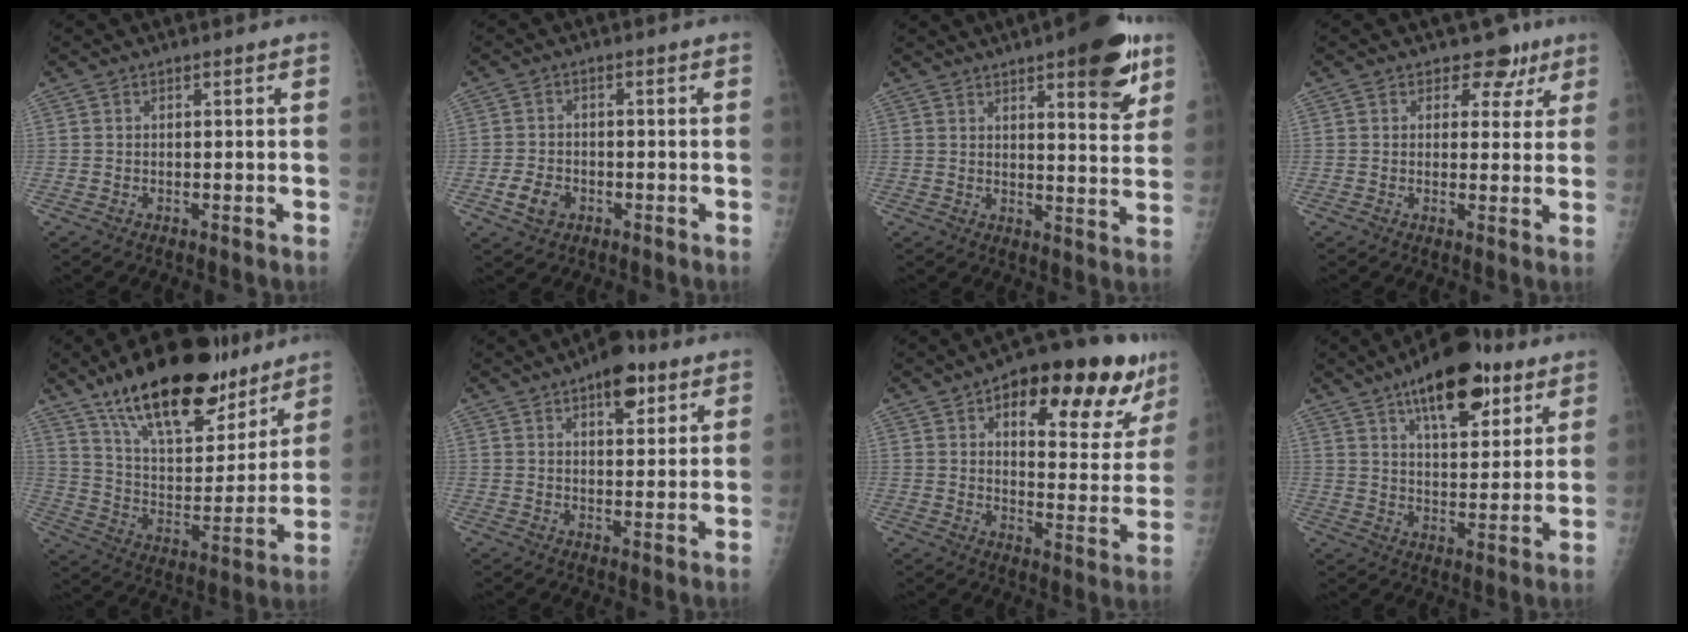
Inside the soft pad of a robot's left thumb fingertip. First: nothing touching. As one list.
[{"total": 4.3, "force": [-1.6, 3.3, 2.3], "torque": [-0.035, 0.005, -0.027]}, {"total": 13.9, "force": [7.8, 4.0, 10.8], "torque": [-0.109, -0.038, 0.102]}, {"total": 5.5, "force": [3.5, 3.9, 1.6], "torque": [0.017, -0.013, 0.042]}, {"total": 25.1, "force": [17.7, 9.9, 14.7], "torque": [-0.197, -0.070, 0.294]}, {"total": 8.2, "force": [4.6, 3.8, 5.6], "torque": [-0.056, -0.018, 0.063]}, {"total": 22.5, "force": [12.6, 9.4, 16.1], "torque": [-0.165, -0.029, 0.177]}, {"total": 17.3, "force": [10.2, 7.3, 11.9], "torque": [-0.136, -0.040, 0.156]}]